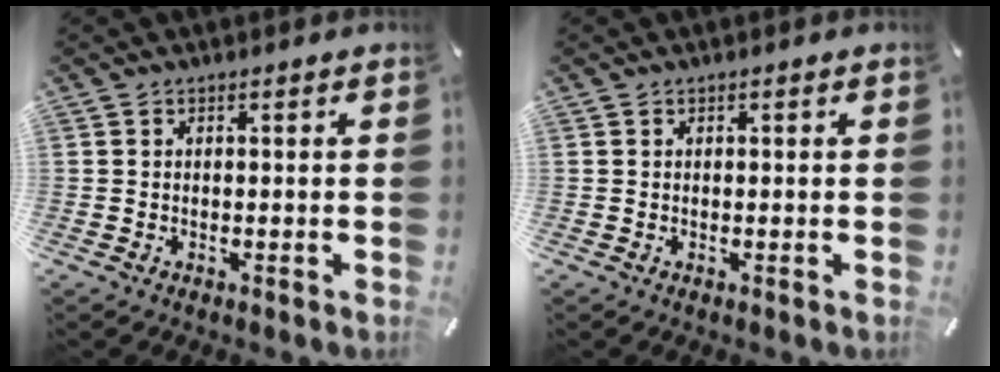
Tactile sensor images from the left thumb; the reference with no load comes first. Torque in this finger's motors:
{"motor_torque": [-0.01, -0.05, 0.01, -0.09, 0.01]}